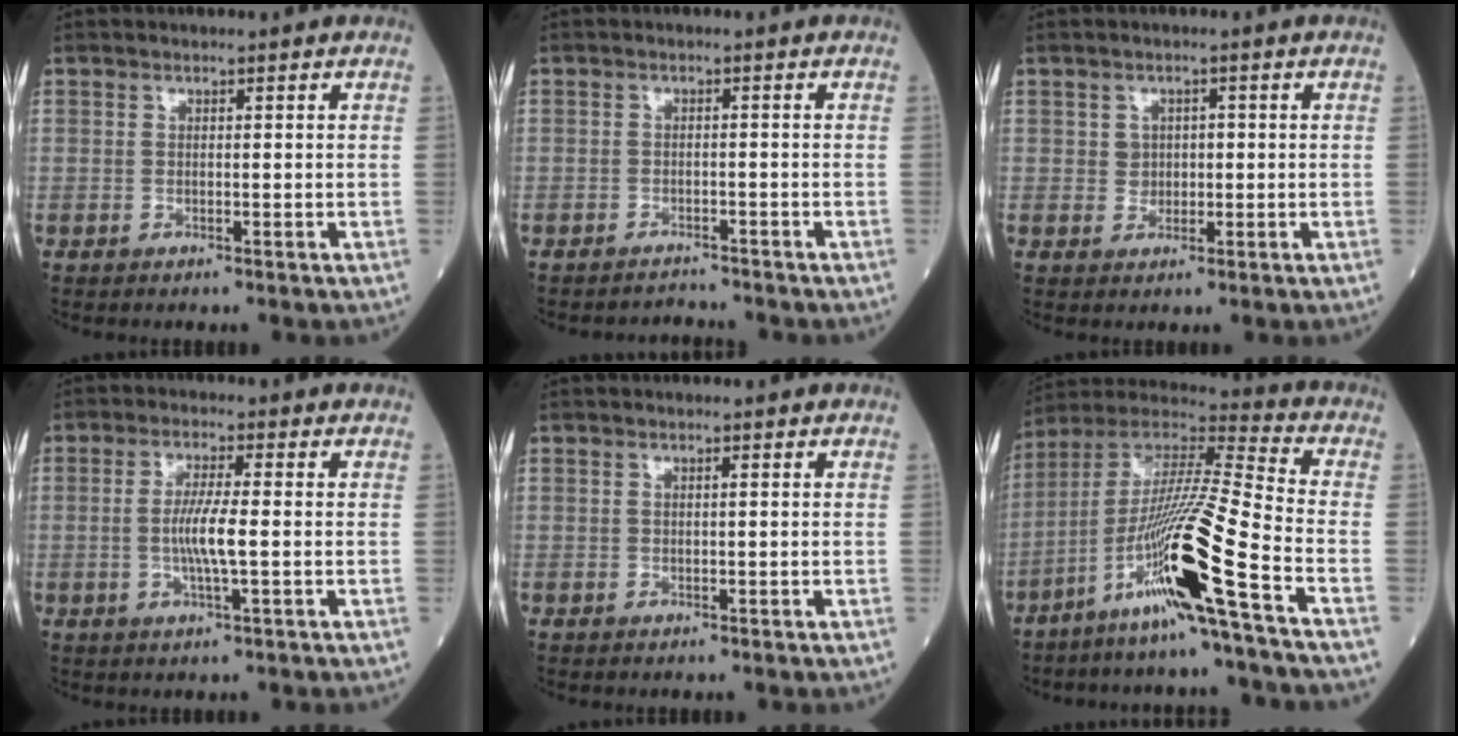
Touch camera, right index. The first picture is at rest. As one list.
[{"total": 2.1, "force": [-2.0, -0.1, -0.8], "torque": [0.015, -0.010, -0.028]}, {"total": 2.0, "force": [0.2, 1.9, 0.6], "torque": [-0.005, 0.005, 0.007]}, {"total": 5.2, "force": [-0.5, 0.1, 5.2], "torque": [-0.104, -0.003, -0.011]}, {"total": 0.6, "force": [0.2, 0.0, 0.5], "torque": [-0.011, 0.001, 0.003]}, {"total": 18.6, "force": [-8.5, -1.5, 16.4], "torque": [-0.335, -0.025, -0.164]}]